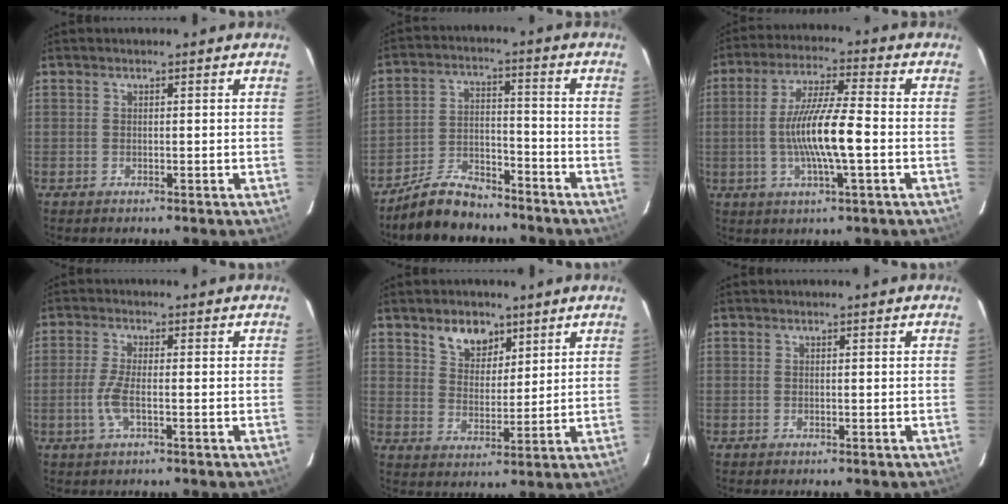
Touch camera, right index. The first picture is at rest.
{"total": 9.8, "force": [-8.4, 4.0, 3.1], "torque": [-0.083, 0.016, -0.141]}
{"total": 11.6, "force": [-2.0, 1.2, 11.4], "torque": [-0.217, -0.002, -0.037]}
{"total": 4.9, "force": [-1.6, 1.1, 4.5], "torque": [-0.100, -0.003, -0.034]}
{"total": 7.0, "force": [4.5, 4.4, 3.0], "torque": [-0.044, 0.008, 0.086]}
{"total": 0.0}